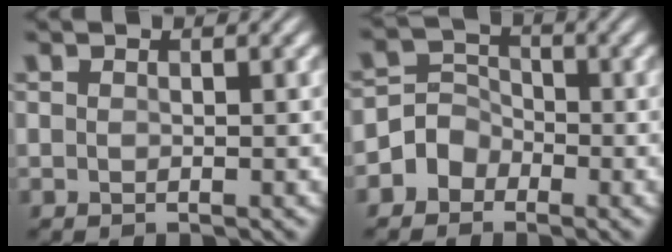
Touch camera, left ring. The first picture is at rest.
{"total": 2.8, "force": [-1.5, 2.3, 0.5], "torque": [0.012, 0.011, -0.041]}